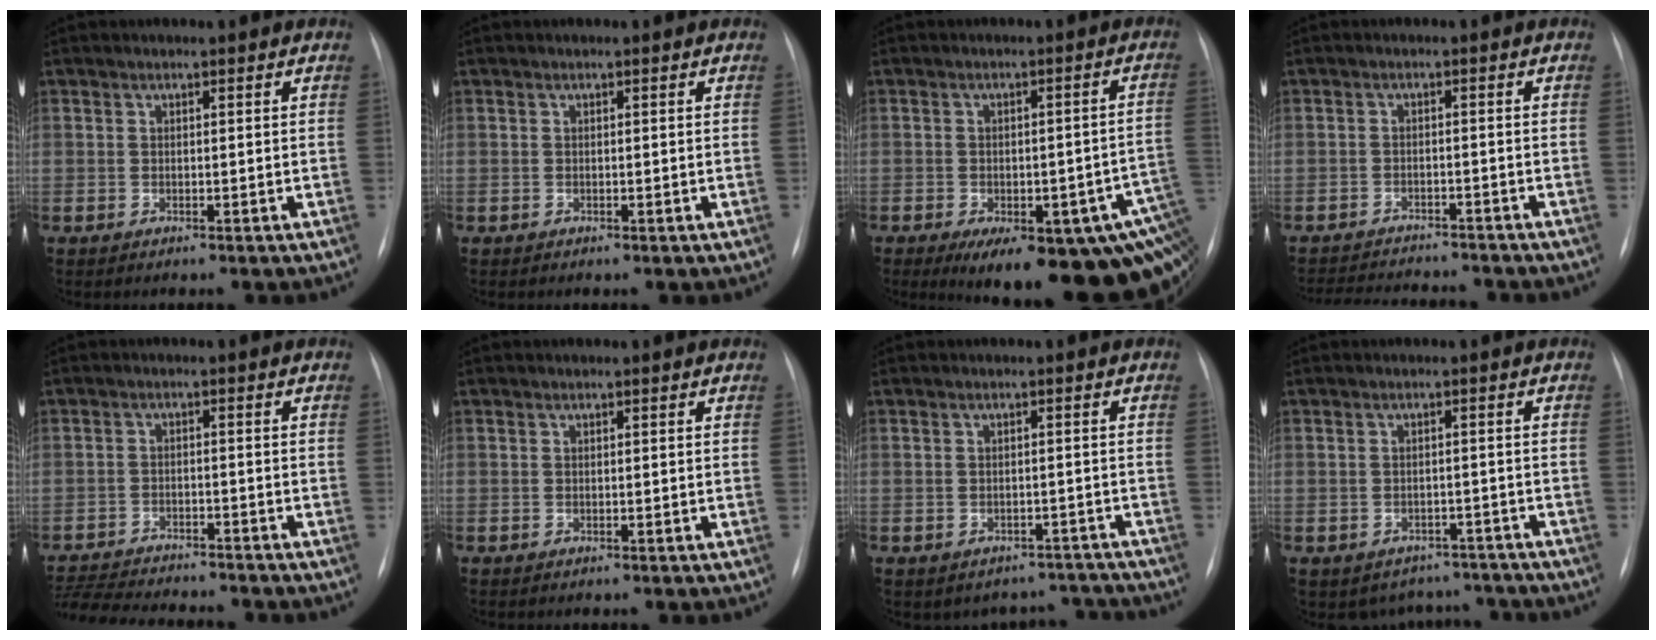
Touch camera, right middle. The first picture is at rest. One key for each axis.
{"total": 0.0}
{"total": 21.6, "fx": -10.5, "fy": 6.8, "fz": 17.5, "tx": -0.146, "ty": 0.005, "tz": -0.116}
{"total": 11.0, "fx": -10.4, "fy": 1.5, "fz": 3.3, "tx": -0.057, "ty": -0.003, "tz": -0.141}
{"total": 12.4, "fx": -11.6, "fy": 1.3, "fz": 4.2, "tx": -0.075, "ty": -0.006, "tz": -0.174}
{"total": 0.0}
{"total": 6.7, "fx": -5.9, "fy": 3.2, "fz": -0.4, "tx": 0.021, "ty": 0.032, "tz": -0.060}
{"total": 6.2, "fx": -5.2, "fy": 3.4, "fz": 0.1, "tx": 0.011, "ty": 0.020, "tz": -0.060}